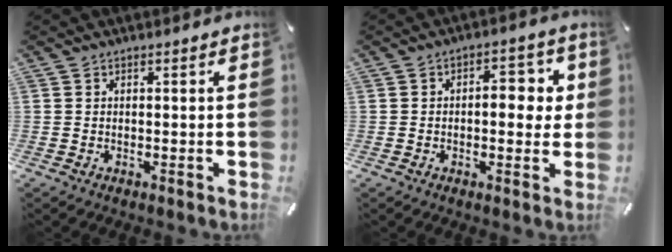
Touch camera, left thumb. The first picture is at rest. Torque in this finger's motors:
{"motor_torque": [1.26, 1.29, 0.13, -0.13, 0.01]}